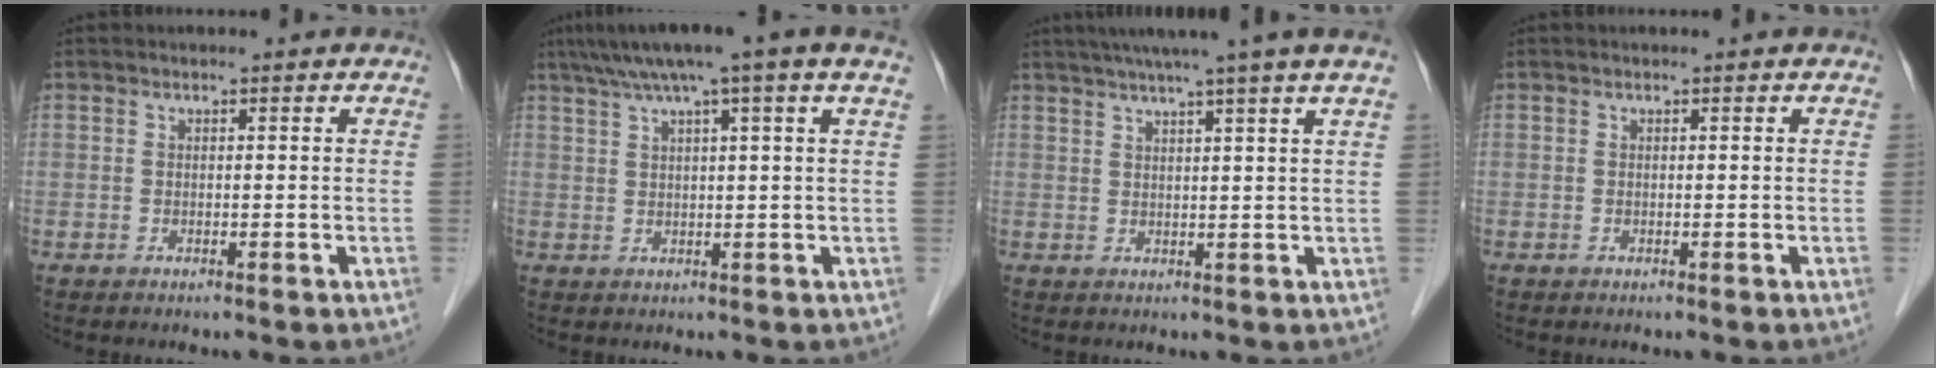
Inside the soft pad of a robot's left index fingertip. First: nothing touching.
{"total": 9.1, "force": [6.4, -0.8, 6.5], "torque": [-0.100, 0.036, 0.086]}
{"total": 9.6, "force": [7.5, -1.9, 5.6], "torque": [-0.081, 0.018, 0.090]}
{"total": 0.0}